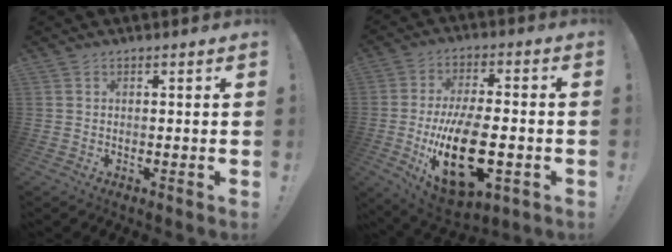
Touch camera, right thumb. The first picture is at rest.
{"total": 22.3, "force": [-5.0, 10.8, 18.8], "torque": [-0.327, 0.005, -0.070]}